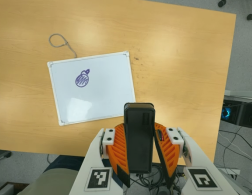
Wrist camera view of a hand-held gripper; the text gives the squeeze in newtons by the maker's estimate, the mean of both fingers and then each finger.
{"total": 8.2, "left": 6.6, "right": 9.8}